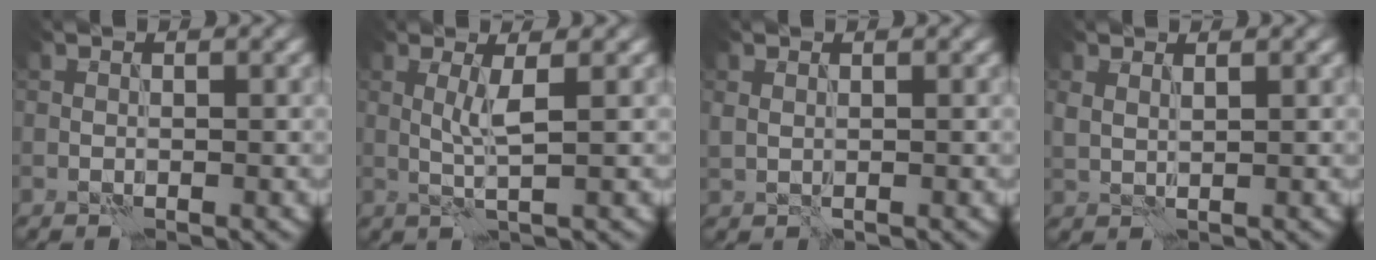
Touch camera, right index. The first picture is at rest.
{"total": 2.1, "force": [0.4, 0.0, 2.0], "torque": [-0.045, 0.000, 0.007]}
{"total": 0.7, "force": [0.4, 0.4, 0.4], "torque": [-0.014, -0.001, 0.011]}
{"total": 1.5, "force": [1.1, 0.6, 0.9], "torque": [-0.021, -0.002, 0.024]}